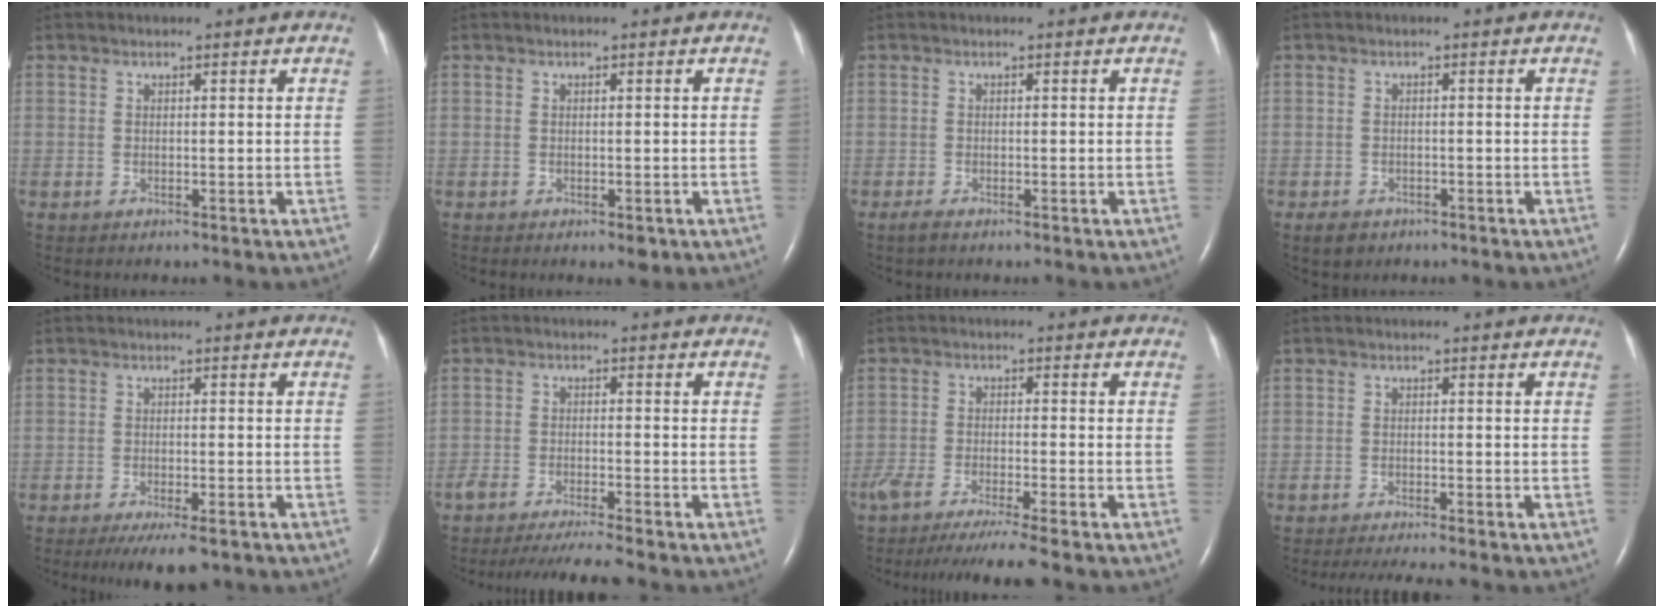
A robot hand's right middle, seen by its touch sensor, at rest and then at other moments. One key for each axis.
{"total": 1.2, "fx": -0.6, "fy": 0.5, "fz": 0.9, "tx": -0.011, "ty": -0.003, "tz": -0.003}
{"total": 0.9, "fx": -0.7, "fy": 0.1, "fz": 0.6, "tx": -0.023, "ty": -0.005, "tz": -0.016}
{"total": 2.3, "fx": -1.5, "fy": 1.5, "fz": 0.8, "tx": -0.017, "ty": 0.001, "tz": -0.017}
{"total": 6.5, "fx": -4.8, "fy": 1.5, "fz": 4.2, "tx": -0.060, "ty": -0.013, "tz": -0.069}
{"total": 7.3, "fx": -6.5, "fy": -0.8, "fz": 3.2, "tx": -0.043, "ty": -0.021, "tz": -0.107}
{"total": 9.3, "fx": -7.9, "fy": -1.2, "fz": 4.7, "tx": -0.057, "ty": -0.030, "tz": -0.125}
{"total": 5.8, "fx": -5.1, "fy": -0.1, "fz": 2.7, "tx": -0.036, "ty": -0.015, "tz": -0.082}